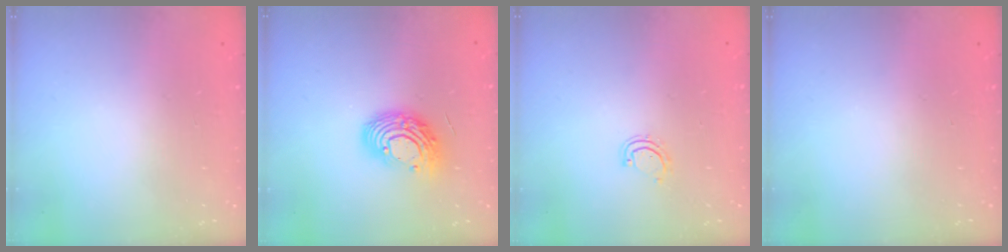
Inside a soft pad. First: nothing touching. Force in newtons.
{"total": 12.1, "press": 12.0, "slide": 1.0}
{"total": 4.7, "press": 4.4, "slide": 1.6}
{"total": 0.0}